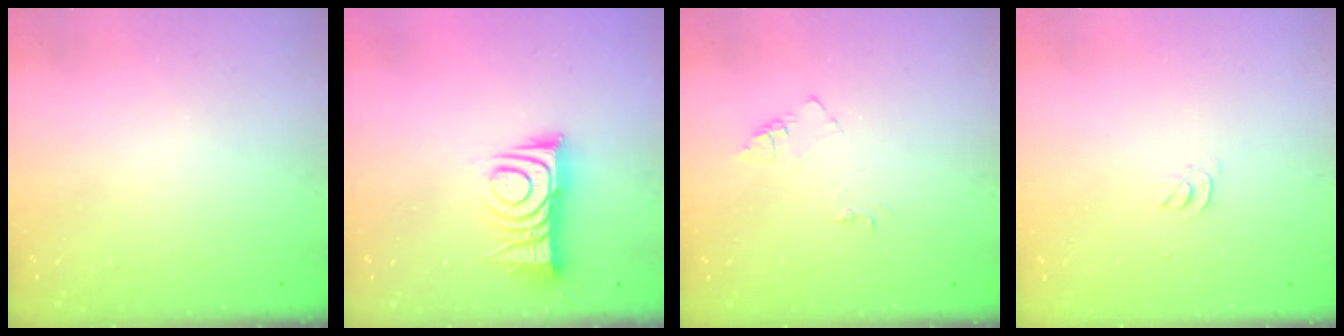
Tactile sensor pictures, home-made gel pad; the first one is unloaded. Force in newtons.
{"total": 10.8, "press": 10.8, "slide": 0.3}
{"total": 5.5, "press": 5.5, "slide": 0.6}
{"total": 2.9, "press": 2.9, "slide": 0.5}